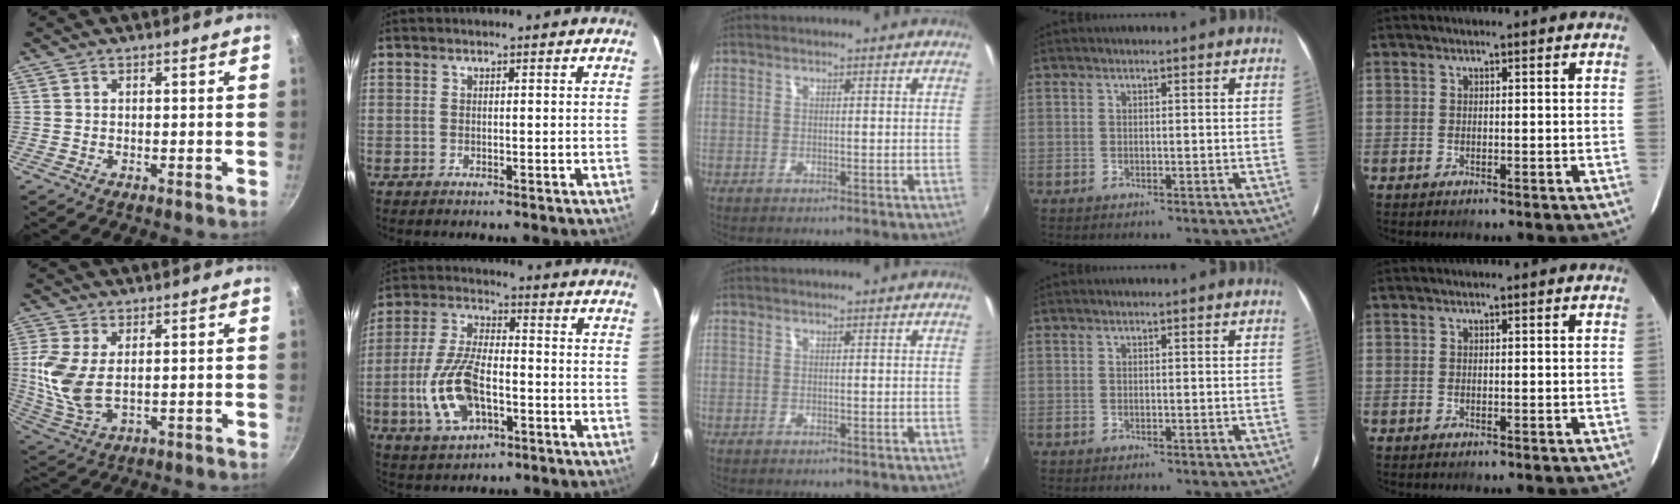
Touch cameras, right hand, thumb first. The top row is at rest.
{"thumb": {"total": 10.3, "force": [1.4, 5.8, 8.4], "torque": [-0.182, -0.007, 0.035]}, "index": {"total": 13.6, "force": [-4.1, 6.5, 11.2], "torque": [-0.246, -0.001, -0.072]}}